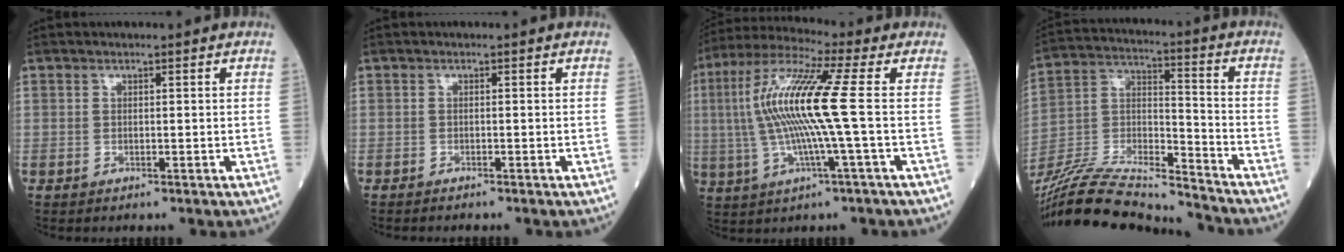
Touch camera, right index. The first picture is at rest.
{"total": 1.3, "force": [-1.2, 0.0, 0.6], "torque": [-0.008, 0.000, -0.015]}
{"total": 14.1, "force": [0.4, -0.4, 14.1], "torque": [-0.297, 0.011, -0.002]}
{"total": 21.9, "force": [-20.6, 1.1, 7.3], "torque": [-0.167, -0.006, -0.361]}